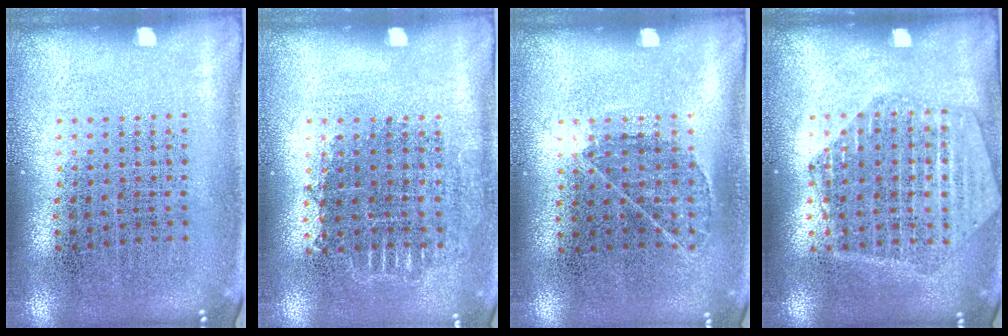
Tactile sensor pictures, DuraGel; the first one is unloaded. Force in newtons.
{"total": 0.7, "press": 0.7, "slide": 0.3}
{"total": 0.8, "press": 0.7, "slide": 0.5}
{"total": 1.7, "press": 1.6, "slide": 0.5}